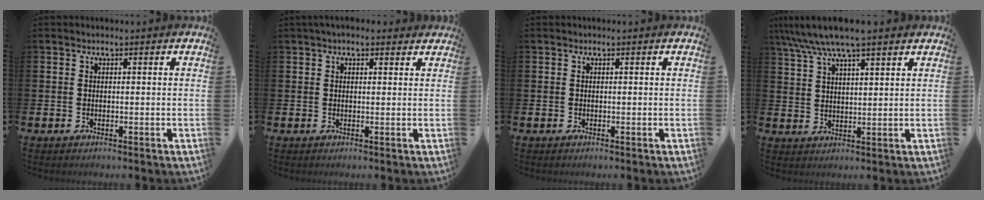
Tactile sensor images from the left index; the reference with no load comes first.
{"total": 1.7, "force": [1.4, 0.5, 0.7], "torque": [-0.011, 0.003, 0.024]}
{"total": 0.0}
{"total": 7.5, "force": [6.2, 1.2, 4.0], "torque": [-0.087, -0.015, 0.111]}